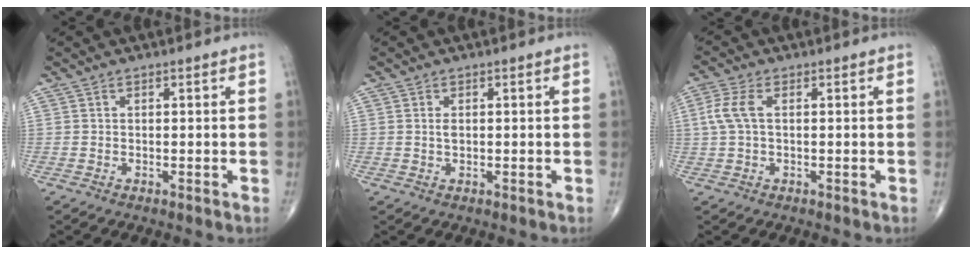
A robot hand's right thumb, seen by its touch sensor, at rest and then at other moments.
{"total": 1.2, "force": [0.2, 0.7, 1.0], "torque": [-0.018, -0.002, 0.006]}
{"total": 4.9, "force": [0.8, 2.5, 4.1], "torque": [-0.115, 0.015, 0.012]}